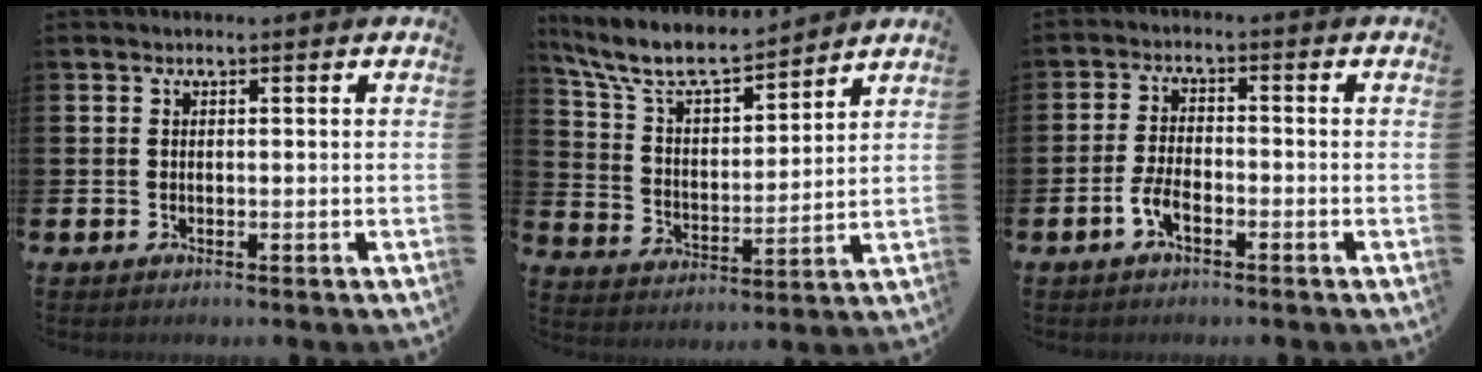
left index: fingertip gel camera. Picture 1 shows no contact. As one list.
[{"total": 8.8, "force": [7.9, 2.1, 3.3], "torque": [-0.105, -0.049, 0.140]}, {"total": 3.3, "force": [-1.7, 1.4, 2.4], "torque": [-0.053, 0.006, -0.033]}]